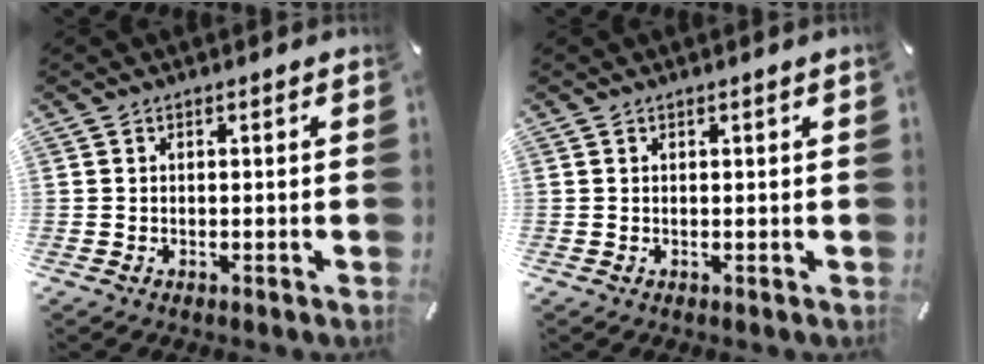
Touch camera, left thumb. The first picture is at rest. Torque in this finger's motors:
{"motor_torque": [0.77, 0.67, 0.23, -0.21, 0.11]}